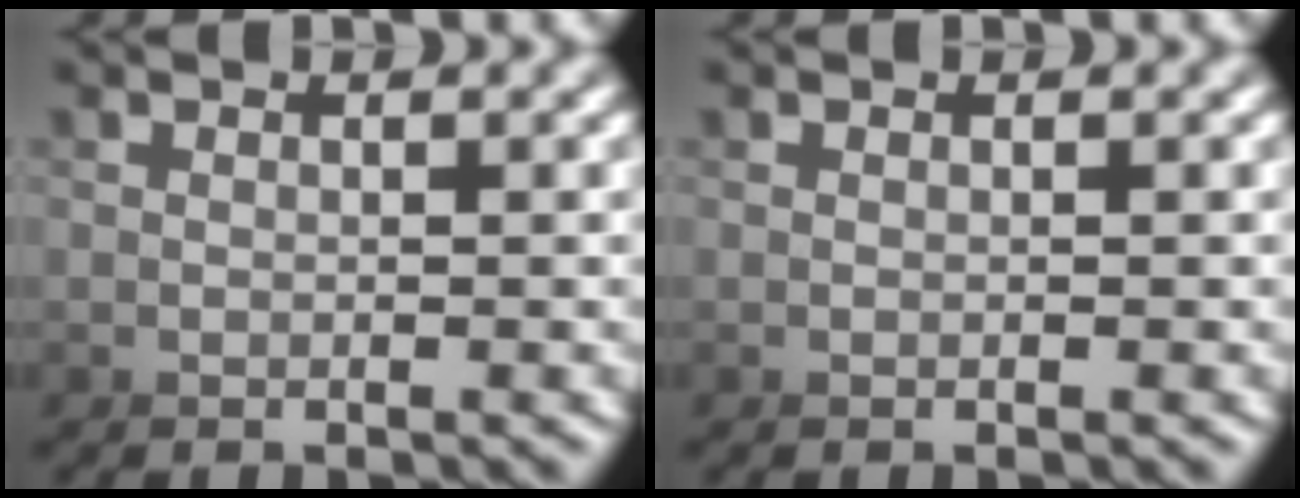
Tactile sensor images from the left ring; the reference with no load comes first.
{"total": 0.0}